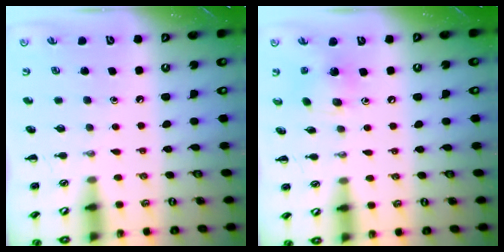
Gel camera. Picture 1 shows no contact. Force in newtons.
{"total": 6.4, "press": 6.2, "slide": 1.7}